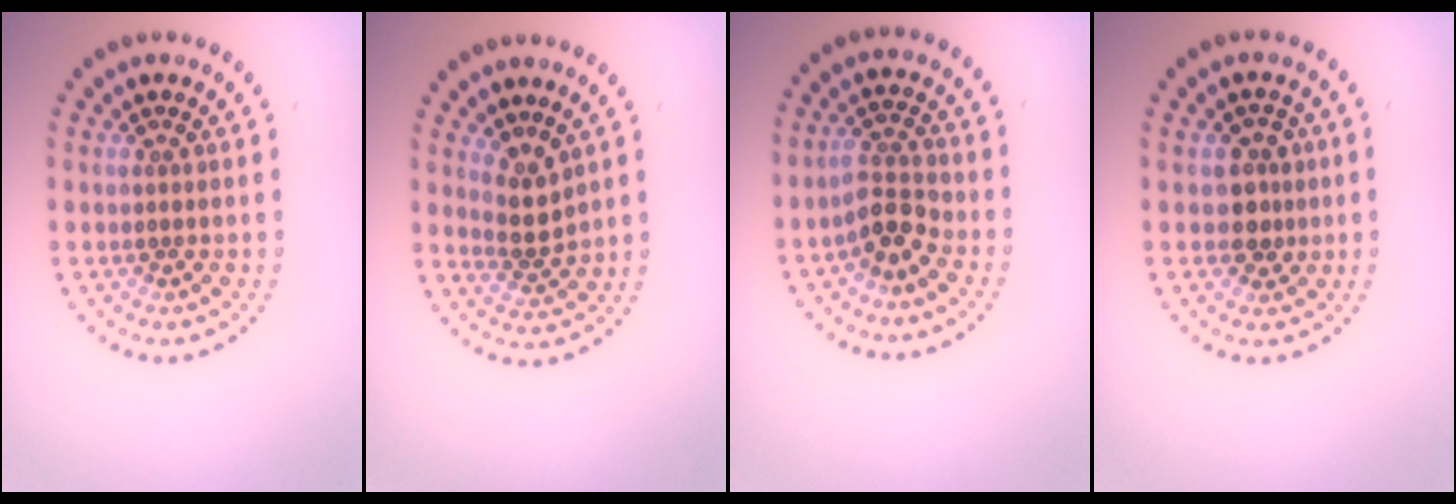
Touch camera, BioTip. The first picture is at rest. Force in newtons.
{"total": 2.4, "press": 1.8, "slide": 1.6}
{"total": 2.9, "press": 2.6, "slide": 1.4}
{"total": 2.5, "press": 2.3, "slide": 1.0}